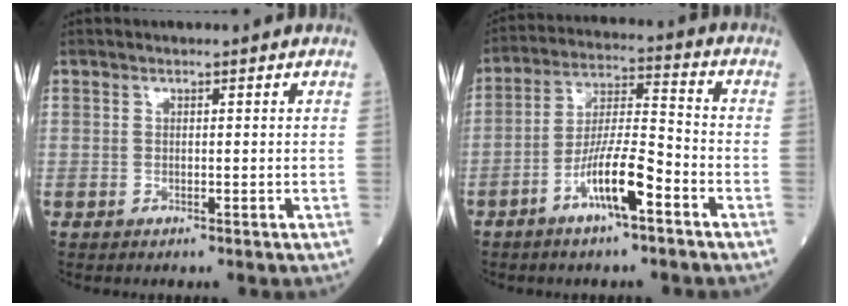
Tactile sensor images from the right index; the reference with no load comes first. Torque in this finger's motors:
{"motor_torque": [1.49, -0.65, 0.73, 0.21]}